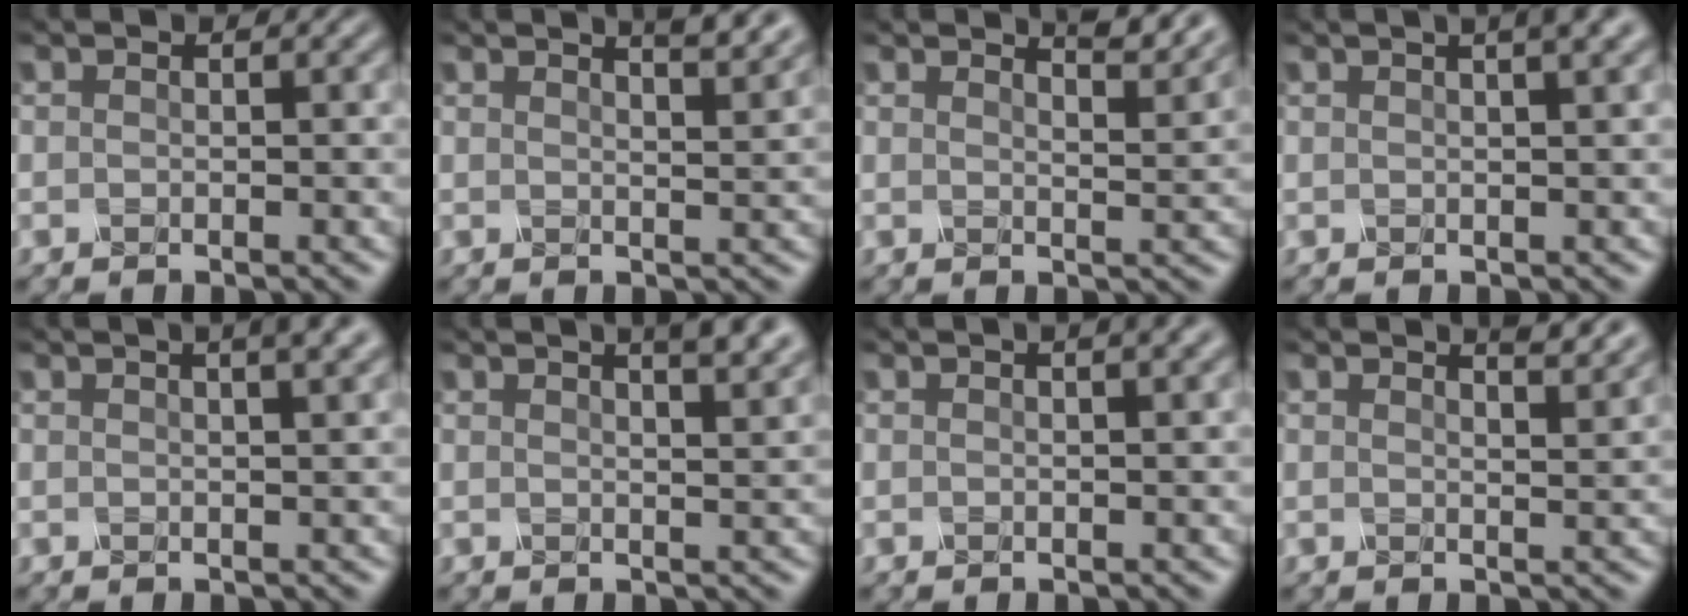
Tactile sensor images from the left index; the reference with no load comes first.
{"total": 4.2, "force": [3.3, 1.1, 2.4], "torque": [-0.013, 0.019, 0.017]}
{"total": 3.8, "force": [3.3, 0.6, 1.8], "torque": [-0.016, 0.002, 0.038]}
{"total": 4.5, "force": [2.6, 1.5, 3.4], "torque": [-0.024, 0.022, 0.004]}
{"total": 5.1, "force": [3.0, 1.9, 3.7], "torque": [-0.023, 0.029, 0.003]}
{"total": 5.6, "force": [3.7, 2.0, 3.8], "torque": [-0.021, 0.032, 0.018]}
{"total": 2.8, "force": [1.6, 1.0, 2.1], "torque": [-0.011, 0.008, 0.003]}
{"total": 3.4, "force": [2.8, 0.8, 1.7], "torque": [-0.011, 0.014, 0.017]}